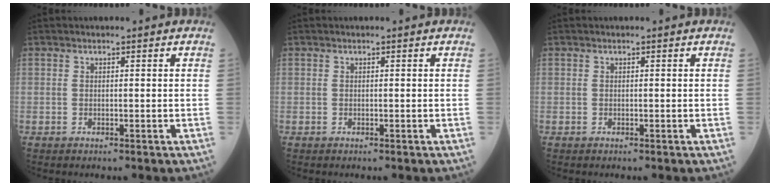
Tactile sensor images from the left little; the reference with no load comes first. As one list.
[{"total": 0.0}, {"total": 0.0}]